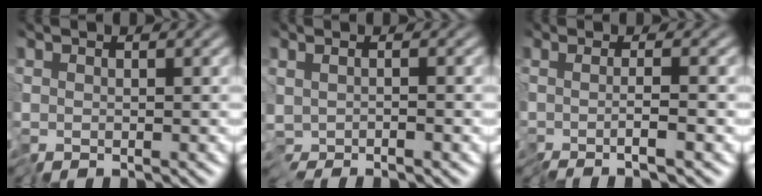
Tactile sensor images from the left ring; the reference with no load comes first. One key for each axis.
{"total": 0.9, "fx": -0.5, "fy": 0.2, "fz": 0.7, "tx": -0.018, "ty": -0.005, "tz": -0.003}
{"total": 2.4, "fx": -0.5, "fy": 0.3, "fz": 2.3, "tx": -0.018, "ty": 0.002, "tz": -0.030}